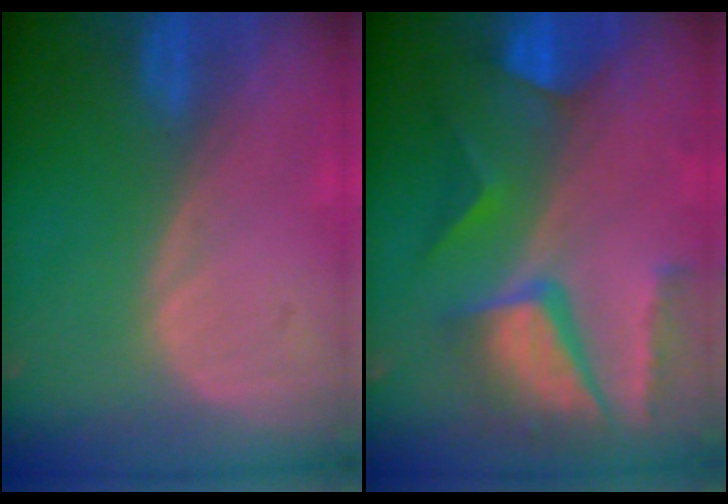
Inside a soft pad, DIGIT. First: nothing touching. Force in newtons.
{"total": 11.0, "press": 9.0, "slide": 6.3}